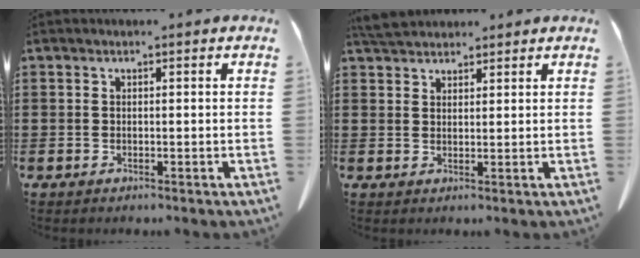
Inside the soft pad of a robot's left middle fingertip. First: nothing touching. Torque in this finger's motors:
{"motor_torque": [0.05, 0.05, 0.06, 0.01]}